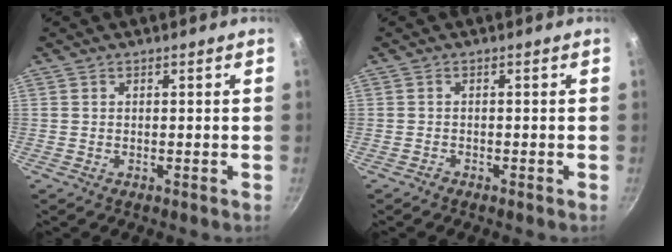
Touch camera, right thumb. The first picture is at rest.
{"total": 0.6, "force": [-0.5, 0.1, 0.1], "torque": [-0.011, 0.007, -0.010]}